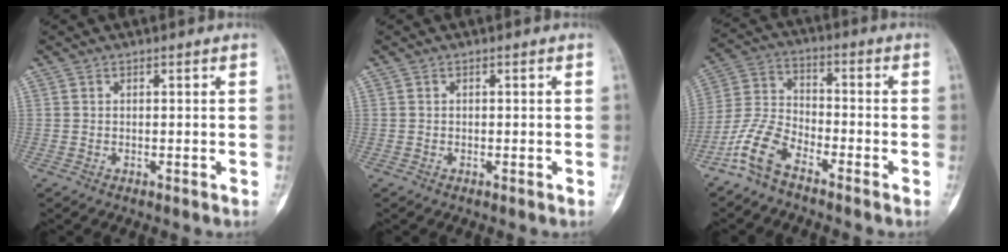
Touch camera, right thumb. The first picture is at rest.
{"total": 0.0}
{"total": 8.6, "force": [-6.1, 3.7, 4.8], "torque": [-0.111, 0.040, -0.133]}